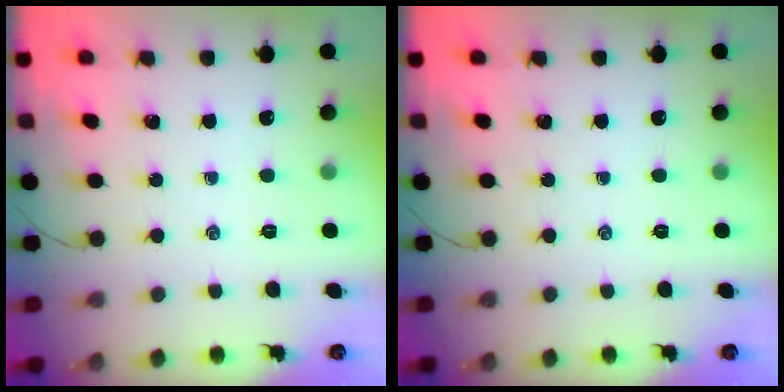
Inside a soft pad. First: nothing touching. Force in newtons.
{"total": 0.0}